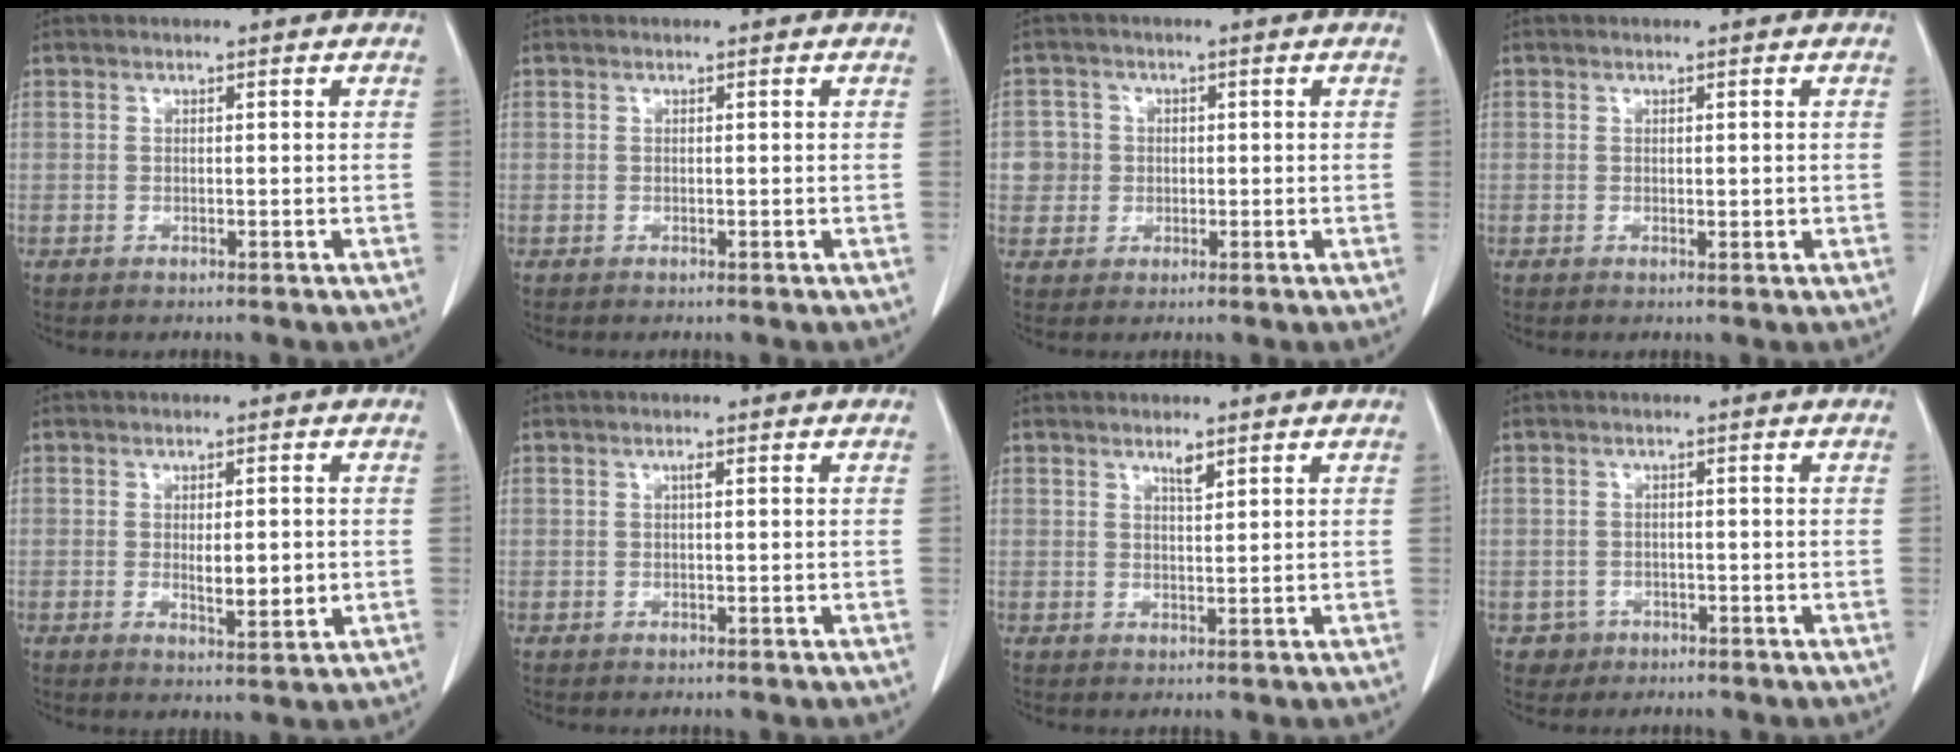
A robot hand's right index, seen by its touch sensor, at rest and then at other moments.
{"total": 0.0}
{"total": 3.8, "force": [0.1, 3.8, -0.1], "torque": [0.015, 0.010, 0.004]}
{"total": 0.7, "force": [0.0, 0.4, 0.6], "torque": [-0.006, -0.002, 0.003]}
{"total": 4.6, "force": [-0.3, 1.4, 4.4], "torque": [-0.067, -0.008, 0.001]}
{"total": 0.6, "force": [0.2, 0.1, 0.6], "torque": [-0.012, 0.001, 0.003]}
{"total": 1.7, "force": [1.2, 0.2, 1.2], "torque": [-0.024, -0.003, 0.024]}
{"total": 2.1, "force": [-1.0, 1.8, -0.1], "torque": [0.005, 0.010, -0.015]}